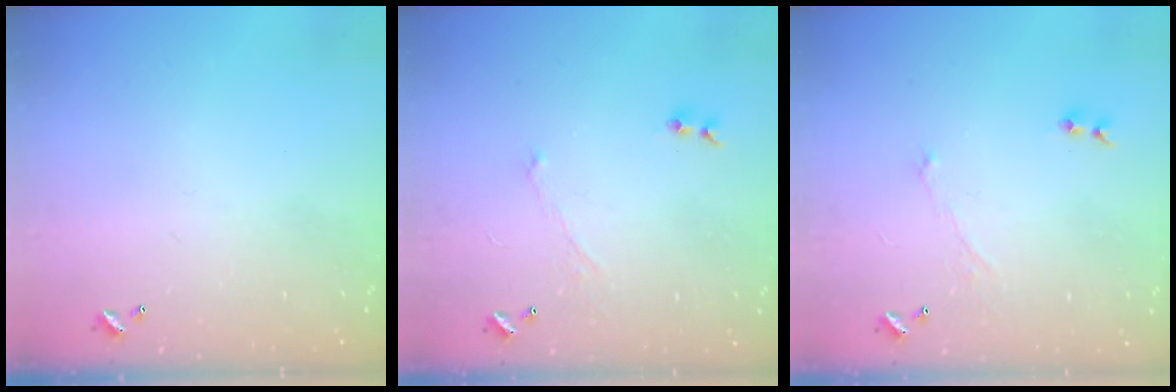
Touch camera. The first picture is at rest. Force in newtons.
{"total": 1.2, "press": 0.9, "slide": 0.8}
{"total": 1.2, "press": 0.9, "slide": 0.8}